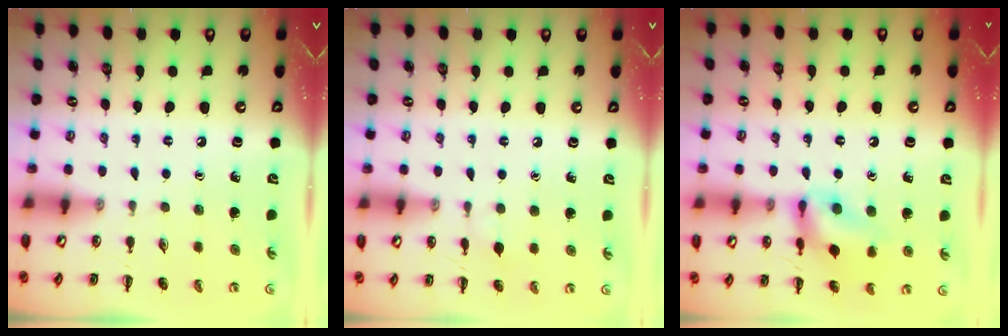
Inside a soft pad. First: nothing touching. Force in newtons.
{"total": 4.7, "press": 4.4, "slide": 1.6}
{"total": 13.9, "press": 13.9, "slide": 1.1}